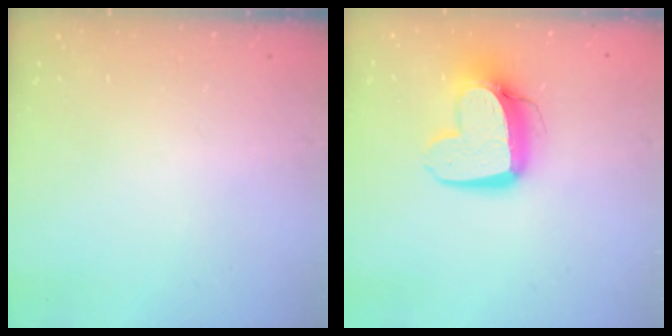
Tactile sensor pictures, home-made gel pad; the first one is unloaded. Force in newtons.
{"total": 13.0, "press": 12.9, "slide": 1.4}